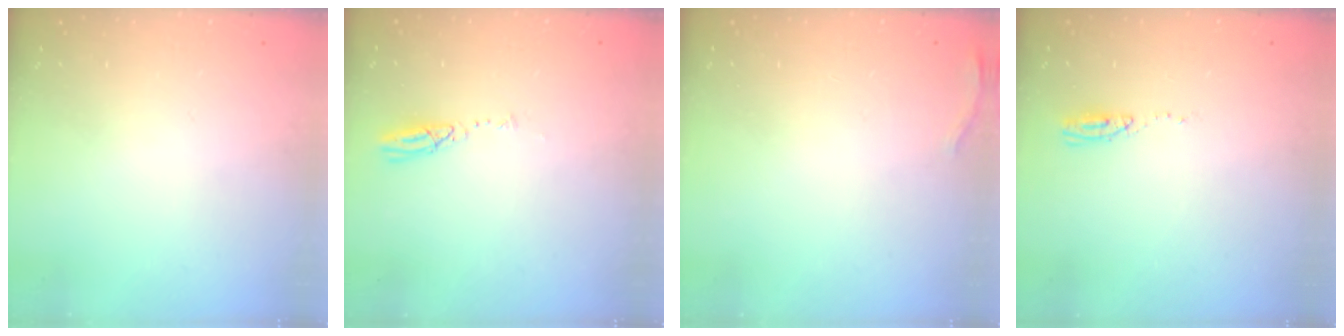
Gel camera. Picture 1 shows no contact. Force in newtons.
{"total": 3.7, "press": 3.7, "slide": 0.1}
{"total": 7.3, "press": 5.5, "slide": 4.8}
{"total": 3.9, "press": 3.7, "slide": 1.2}